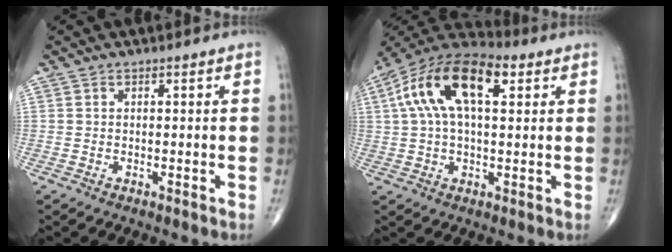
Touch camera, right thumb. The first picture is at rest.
{"total": 16.7, "force": [5.0, 8.1, 13.8], "torque": [-0.257, 0.034, 0.080]}